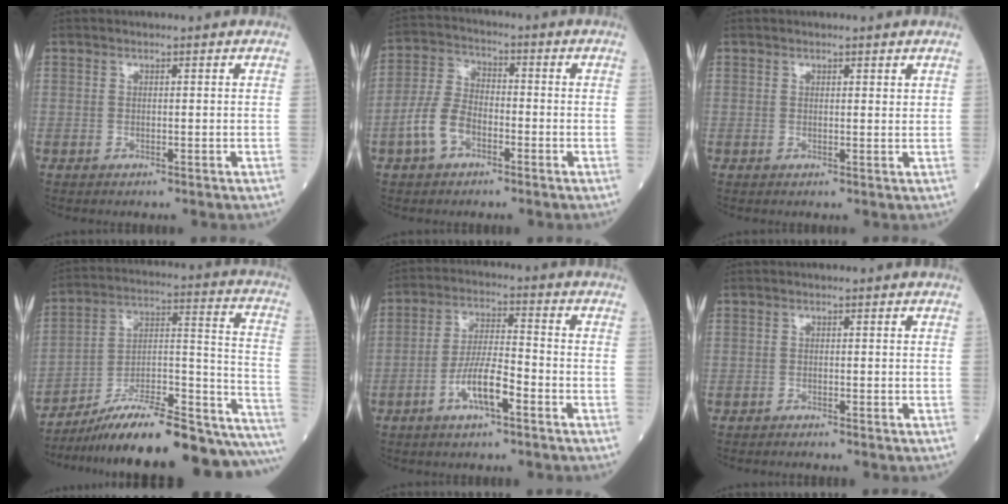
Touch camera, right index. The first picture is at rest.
{"total": 6.9, "force": [-3.1, 4.0, 4.7], "torque": [-0.113, 0.014, -0.067]}
{"total": 1.0, "force": [0.8, 0.3, 0.4], "torque": [-0.007, -0.003, 0.012]}
{"total": 26.0, "force": [-21.3, 3.9, 14.4], "torque": [-0.142, 0.037, -0.318]}
{"total": 7.3, "force": [-3.6, 1.3, 6.3], "torque": [-0.122, 0.005, -0.068]}
{"total": 1.1, "force": [-1.1, -0.1, 0.3], "torque": [-0.005, 0.001, -0.017]}